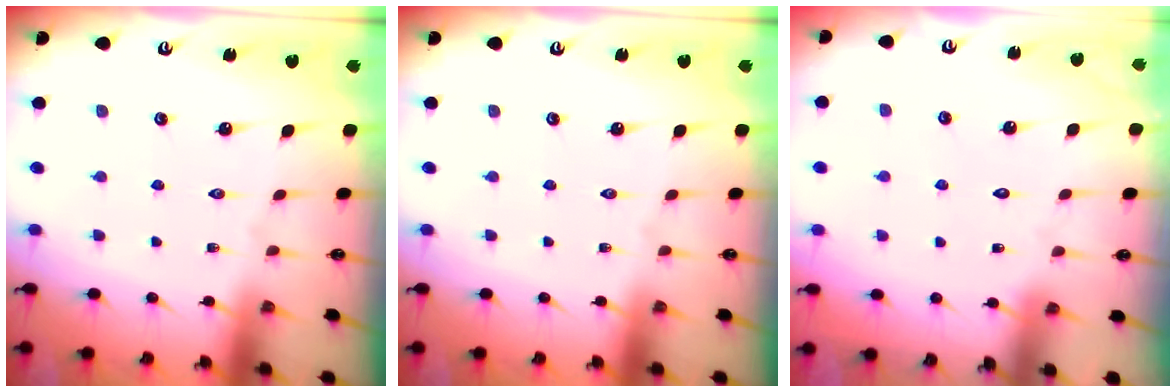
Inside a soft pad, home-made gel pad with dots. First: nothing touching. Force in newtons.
{"total": 0.0}
{"total": 1.9, "press": 1.9, "slide": 0.1}